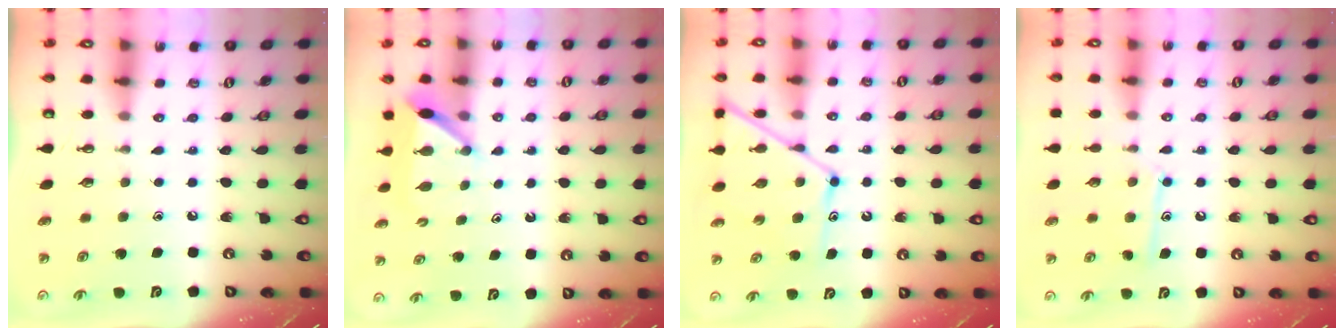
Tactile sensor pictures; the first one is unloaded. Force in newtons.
{"total": 6.2, "press": 6.2, "slide": 0.7}
{"total": 12.3, "press": 12.3, "slide": 1.0}
{"total": 10.8, "press": 10.8, "slide": 0.9}